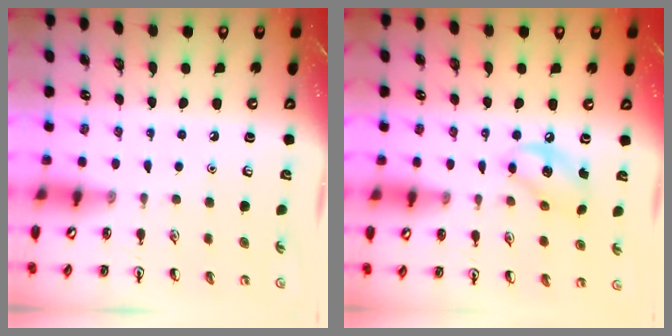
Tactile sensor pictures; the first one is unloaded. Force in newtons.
{"total": 8.1, "press": 8.0, "slide": 1.6}